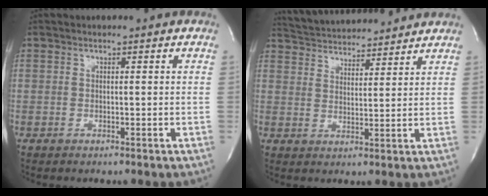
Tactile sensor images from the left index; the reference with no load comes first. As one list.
[{"total": 12.9, "force": [12.3, 1.9, 3.3], "torque": [-0.062, 0.025, 0.188]}]